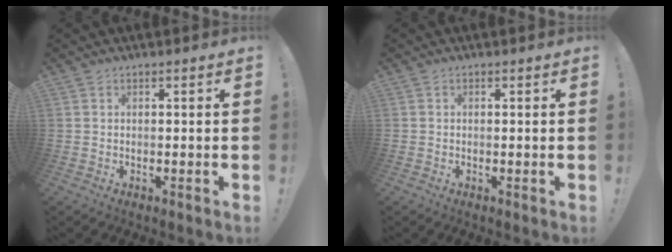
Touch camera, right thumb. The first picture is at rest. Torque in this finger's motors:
{"motor_torque": [-0.12, -0.05, -0.14, -0.12, 0.09]}